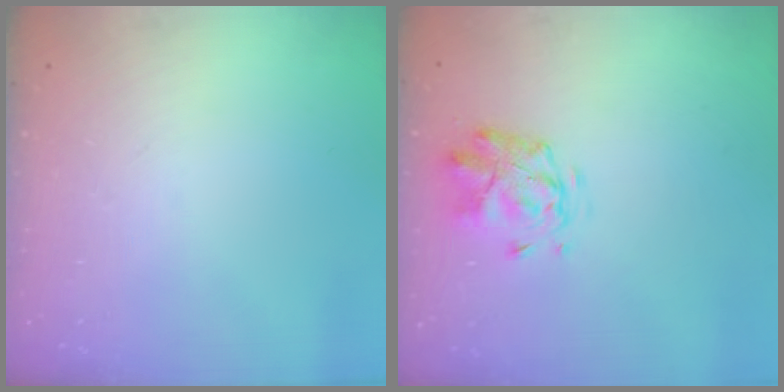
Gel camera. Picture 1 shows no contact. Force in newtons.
{"total": 2.8, "press": 2.4, "slide": 1.4}